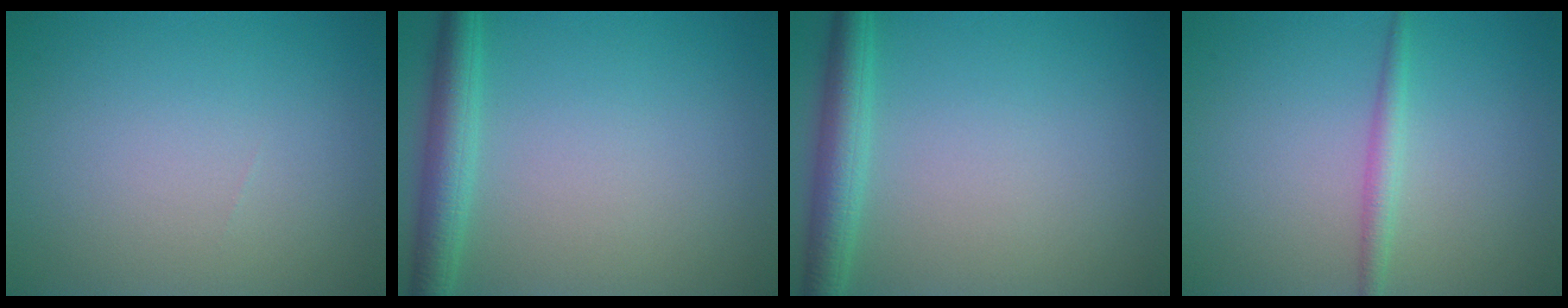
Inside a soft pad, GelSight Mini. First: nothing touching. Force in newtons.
{"total": 3.5, "press": 3.5, "slide": 0.1}
{"total": 3.5, "press": 3.5, "slide": 0.1}
{"total": 1.7, "press": 1.7, "slide": 0.1}